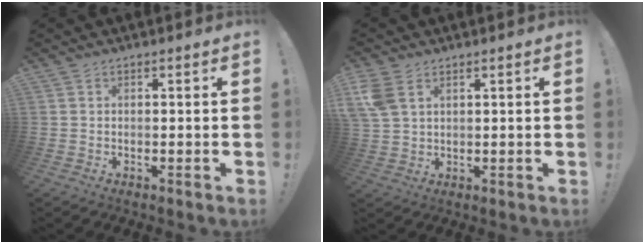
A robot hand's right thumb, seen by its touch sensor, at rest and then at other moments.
{"total": 6.5, "force": [3.0, 4.1, 4.1], "torque": [-0.082, -0.010, 0.058]}